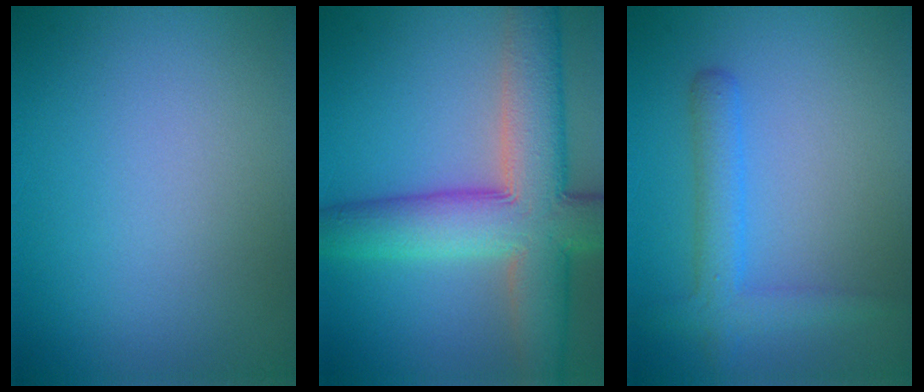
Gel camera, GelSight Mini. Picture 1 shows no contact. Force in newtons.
{"total": 10.3, "press": 10.3, "slide": 0.6}
{"total": 3.0, "press": 3.0, "slide": 0.2}